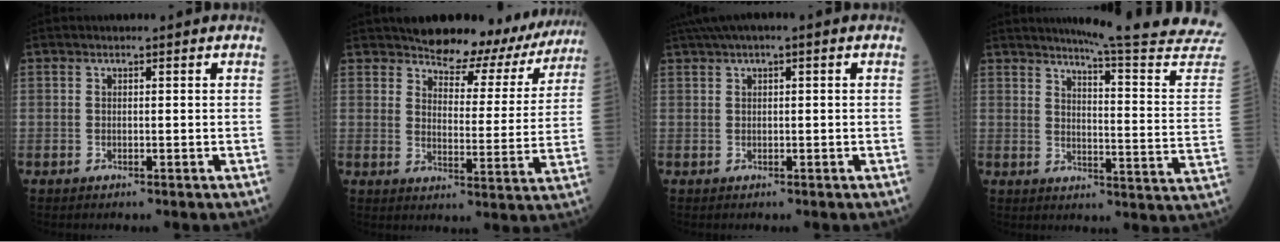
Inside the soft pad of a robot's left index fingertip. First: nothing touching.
{"total": 14.6, "force": [13.1, 5.0, 3.8], "torque": [-0.025, -0.020, 0.145]}
{"total": 4.0, "force": [1.8, 0.9, 3.5], "torque": [-0.063, 0.028, 0.028]}
{"total": 21.3, "force": [20.0, -2.0, 6.9], "torque": [-0.098, -0.139, 0.229]}